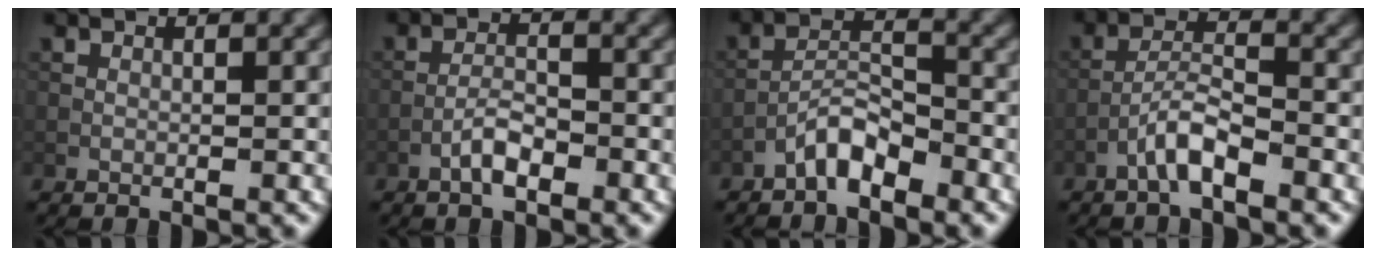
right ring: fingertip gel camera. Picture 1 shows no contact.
{"total": 2.6, "force": [-1.6, 0.8, 1.9], "torque": [-0.035, 0.007, -0.032]}
{"total": 3.5, "force": [-2.6, 1.1, 2.0], "torque": [-0.034, 0.015, -0.053]}
{"total": 3.4, "force": [-2.2, 0.7, 2.5], "torque": [-0.047, 0.013, -0.047]}